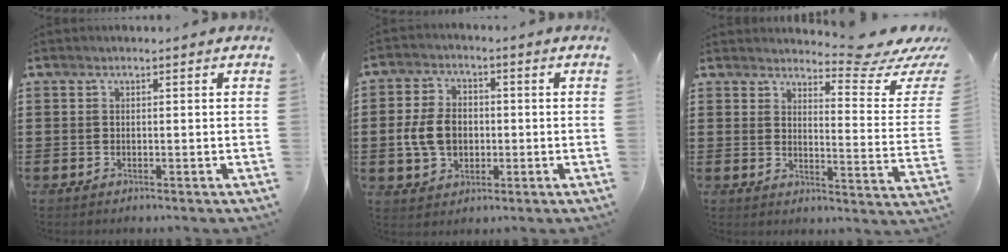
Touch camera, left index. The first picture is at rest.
{"total": 6.9, "force": [-0.7, 5.0, 4.6], "torque": [-0.111, 0.002, -0.021]}
{"total": 6.4, "force": [5.8, 0.3, 2.8], "torque": [-0.048, -0.046, 0.093]}